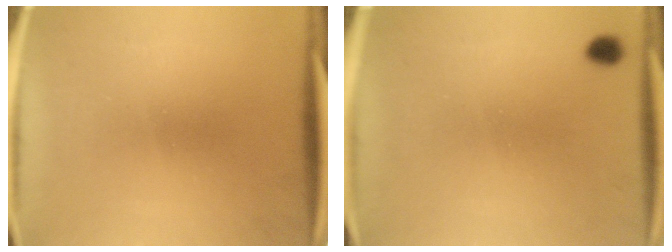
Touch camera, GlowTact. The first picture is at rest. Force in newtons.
{"total": 2.9}